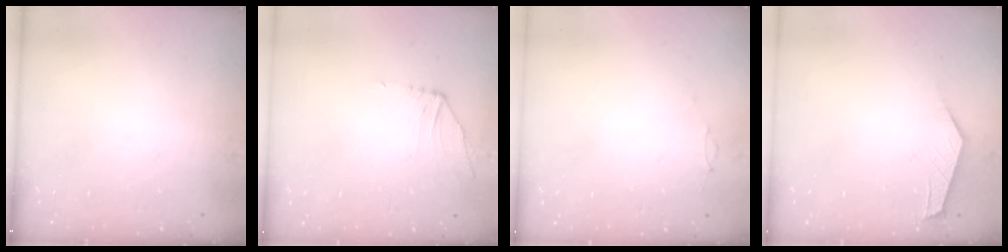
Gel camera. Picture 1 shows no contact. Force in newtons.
{"total": 2.3, "press": 2.3, "slide": 0.6}
{"total": 0.0}
{"total": 2.6, "press": 2.6, "slide": 0.4}